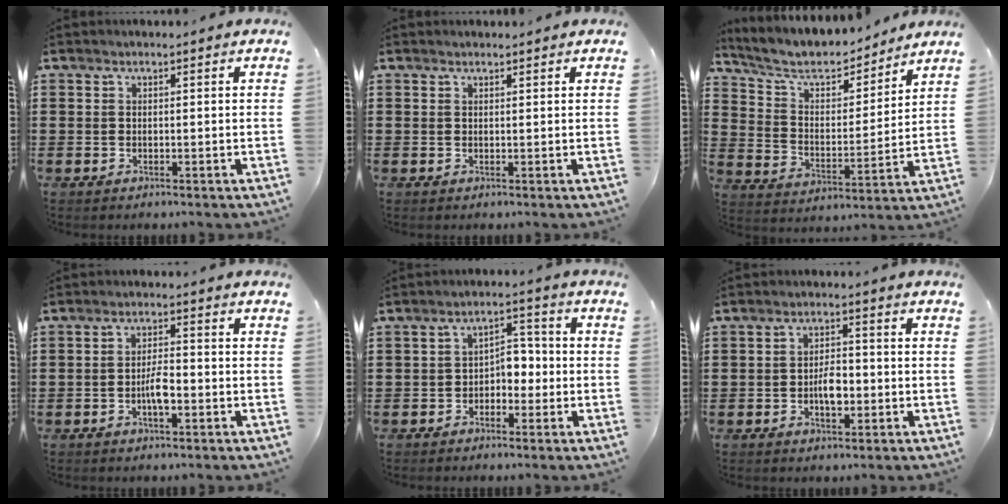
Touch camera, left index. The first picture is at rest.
{"total": 0.6, "force": [0.6, 0.1, 0.1], "torque": [-0.003, 0.000, 0.012]}
{"total": 7.2, "force": [6.0, 2.5, 2.9], "torque": [-0.085, -0.032, 0.102]}
{"total": 3.9, "force": [-1.2, 1.2, 3.5], "torque": [-0.069, 0.006, -0.025]}
{"total": 3.9, "force": [-1.7, 2.5, 2.4], "torque": [-0.051, 0.013, -0.037]}
{"total": 4.0, "force": [-0.9, 1.9, 3.4], "torque": [-0.055, 0.002, -0.020]}